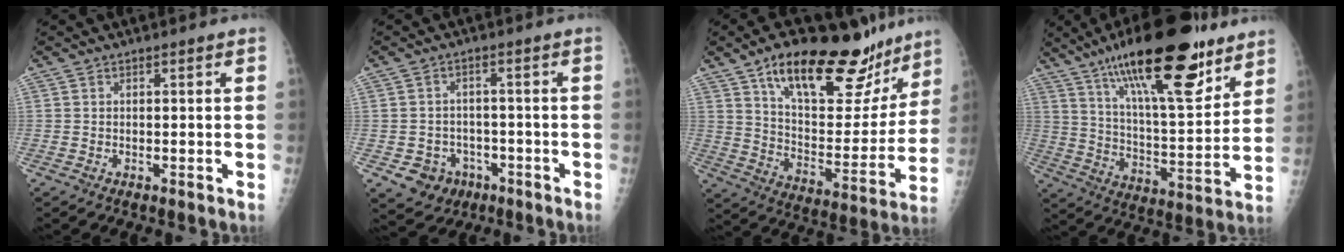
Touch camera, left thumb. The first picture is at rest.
{"total": 7.2, "force": [-2.9, 6.4, 1.8], "torque": [-0.015, 0.019, -0.032]}
{"total": 27.4, "force": [17.9, 11.6, 17.2], "torque": [-0.212, -0.057, 0.280]}
{"total": 26.3, "force": [16.4, 8.0, 18.9], "torque": [-0.276, -0.055, 0.268]}